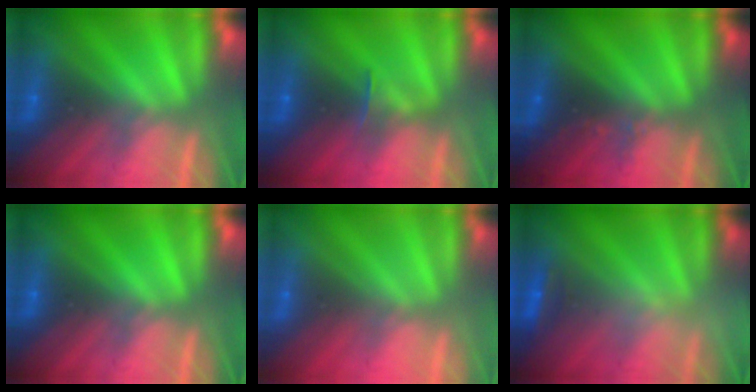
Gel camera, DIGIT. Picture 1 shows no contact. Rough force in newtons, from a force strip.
{"total": 2.4}
{"total": 2.4}
{"total": 0.0}
{"total": 3.0}
{"total": 2.4}